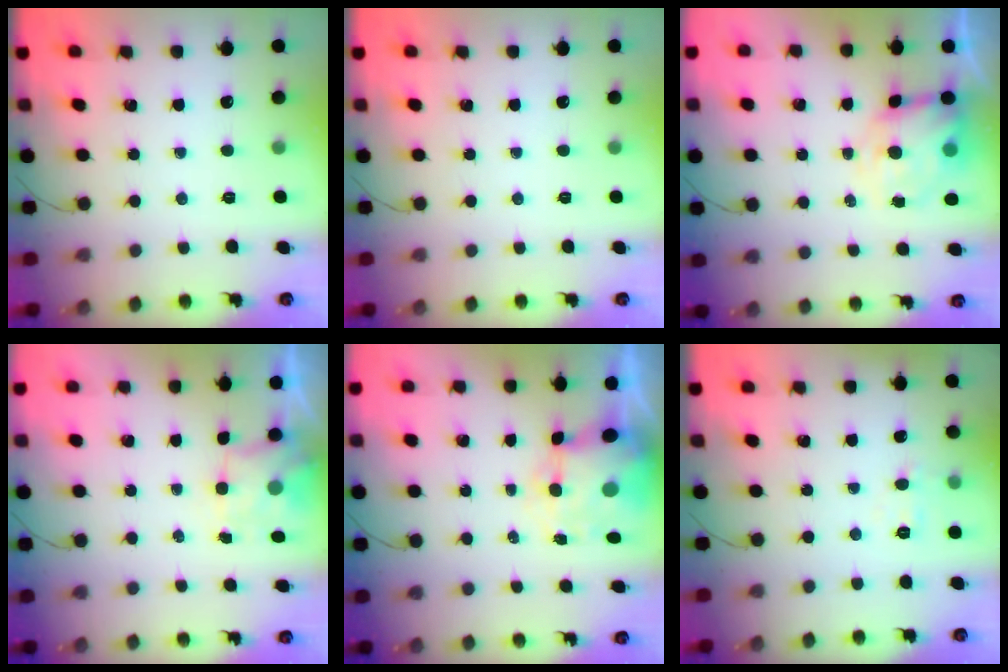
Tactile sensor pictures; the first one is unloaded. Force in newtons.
{"total": 0.0}
{"total": 6.6, "press": 6.3, "slide": 2.0}
{"total": 2.0, "press": 1.9, "slide": 0.5}
{"total": 9.2, "press": 8.9, "slide": 2.2}
{"total": 3.8, "press": 3.6, "slide": 1.3}